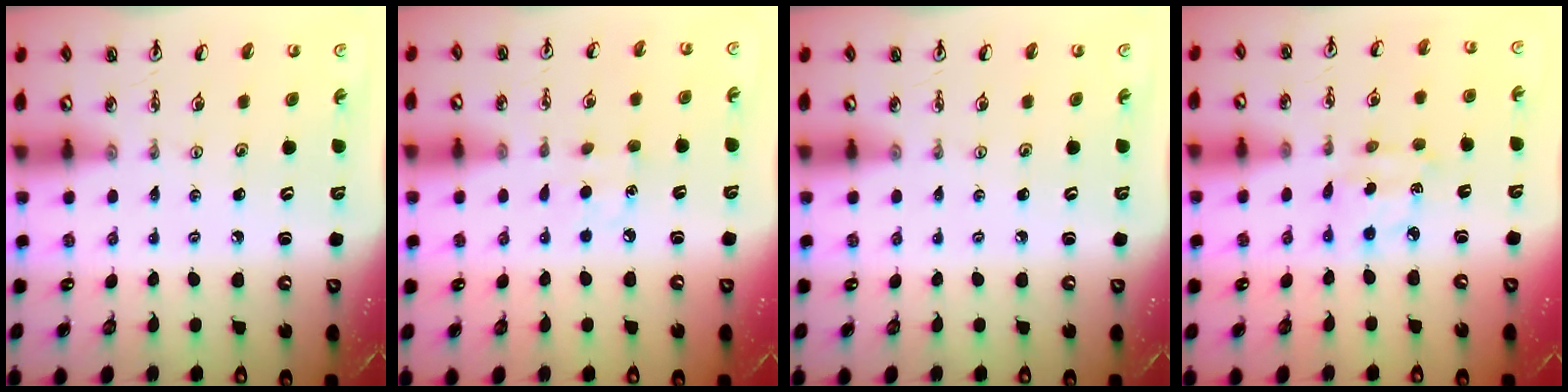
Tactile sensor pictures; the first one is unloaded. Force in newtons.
{"total": 5.5, "press": 5.5, "slide": 0.6}
{"total": 0.0}
{"total": 3.3, "press": 3.3, "slide": 0.1}